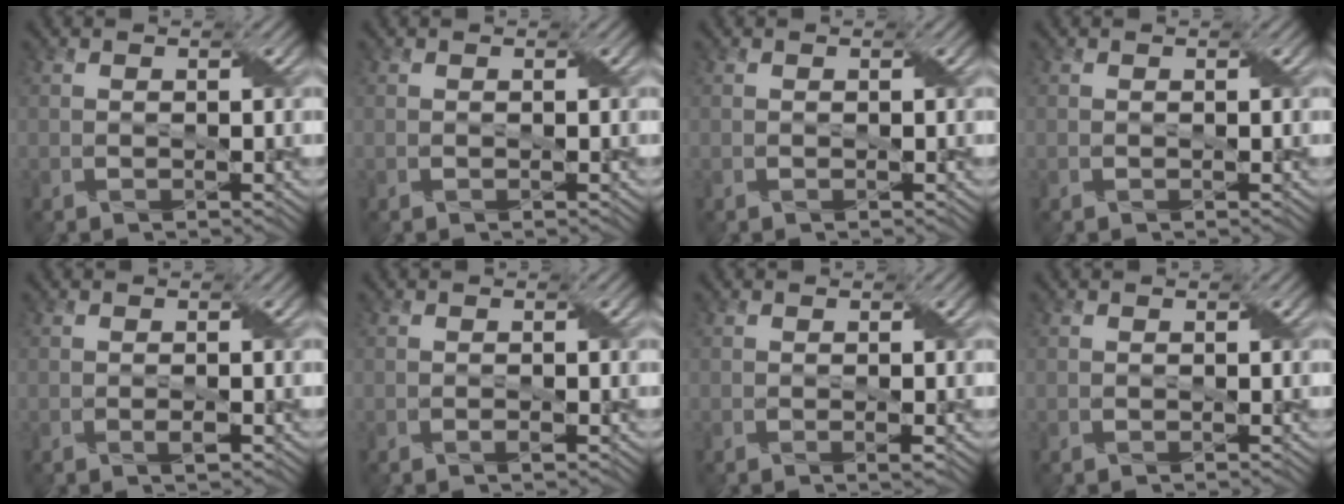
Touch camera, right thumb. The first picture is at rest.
{"total": 0.0}
{"total": 0.0}
{"total": 0.0}
{"total": 1.0, "force": [-0.4, 0.3, 0.9], "torque": [-0.017, 0.000, -0.004]}
{"total": 0.7, "force": [-0.3, 0.1, 0.6], "torque": [-0.011, 0.001, -0.003]}
{"total": 0.8, "force": [-0.2, 0.0, 0.7], "torque": [-0.013, 0.000, -0.004]}
{"total": 0.0}